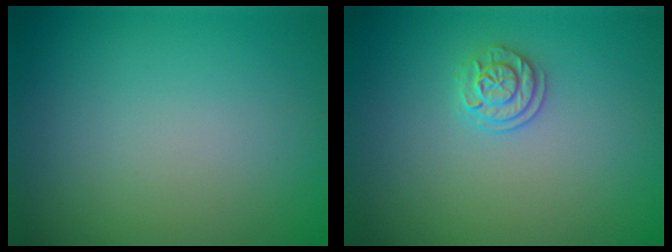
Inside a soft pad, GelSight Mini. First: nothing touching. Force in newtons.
{"total": 1.9, "press": 1.7, "slide": 0.8}